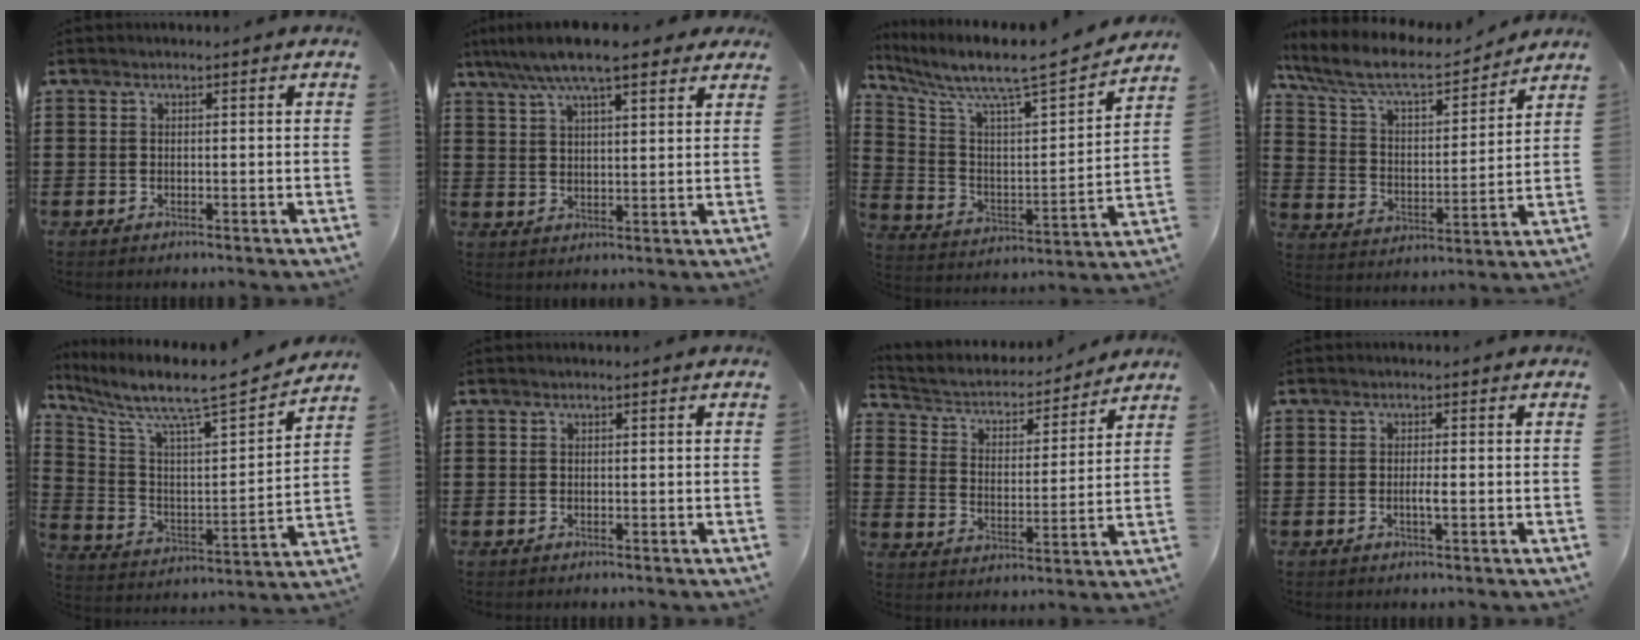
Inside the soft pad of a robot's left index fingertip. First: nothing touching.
{"total": 8.6, "force": [6.8, 1.5, 5.1], "torque": [-0.117, -0.008, 0.122]}
{"total": 7.2, "force": [6.3, 0.3, 3.6], "torque": [-0.101, -0.057, 0.096]}
{"total": 8.8, "force": [7.5, 2.0, 4.2], "torque": [-0.112, -0.041, 0.124]}
{"total": 7.9, "force": [6.6, 0.7, 4.2], "torque": [-0.116, -0.057, 0.103]}
{"total": 0.0}
{"total": 3.5, "force": [3.2, 1.1, 0.8], "torque": [-0.038, -0.028, 0.045]}
{"total": 1.7, "force": [-0.4, 0.1, 1.7], "torque": [-0.030, -0.002, -0.007]}